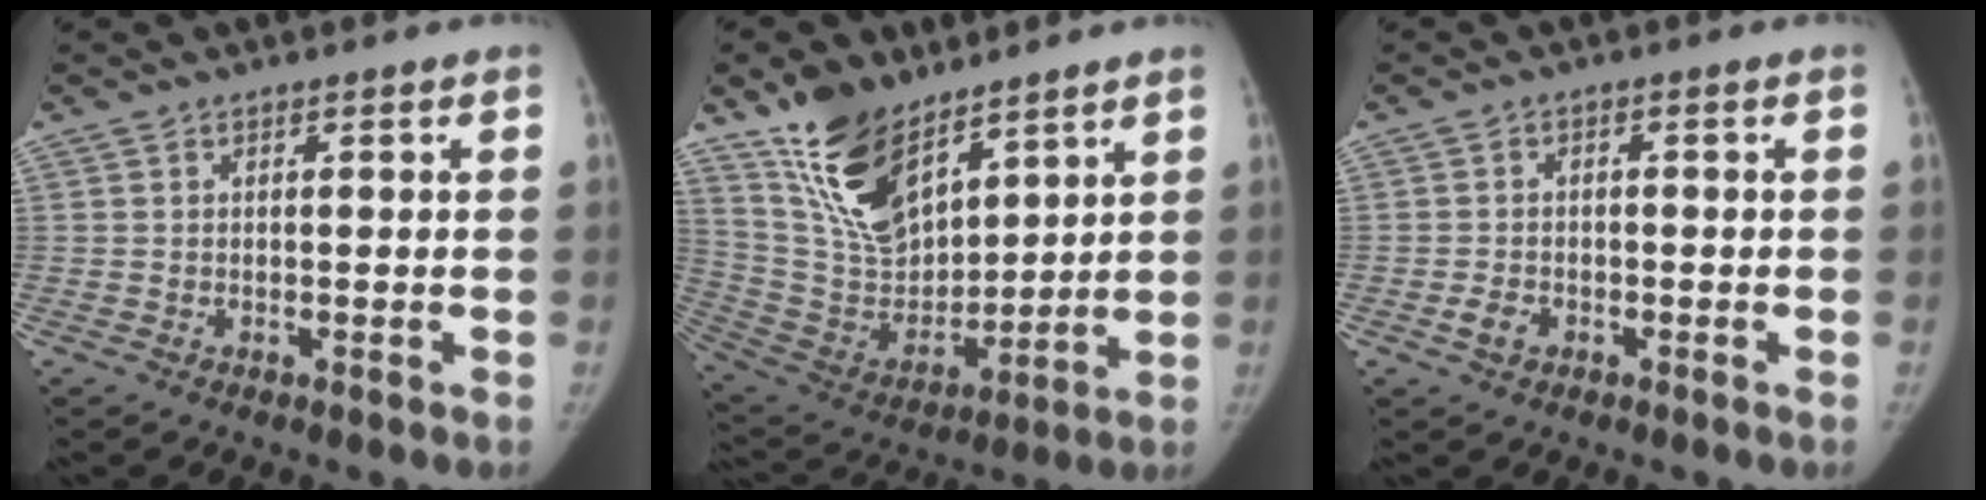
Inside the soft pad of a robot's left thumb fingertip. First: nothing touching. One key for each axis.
{"total": 17.7, "fx": 12.0, "fy": 9.0, "fz": 9.5, "tx": -0.129, "ty": -0.065, "tz": 0.240}
{"total": 2.8, "fx": -1.3, "fy": 2.0, "fz": 1.5, "tx": -0.024, "ty": 0.007, "tz": -0.022}